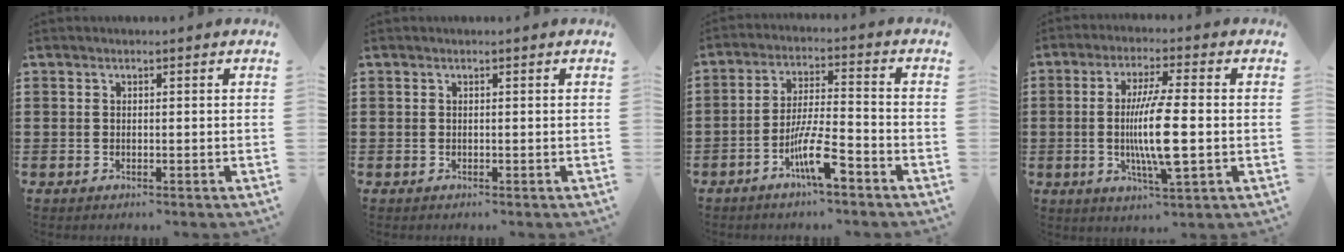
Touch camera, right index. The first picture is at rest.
{"total": 0.0}
{"total": 8.5, "force": [-4.7, 1.5, 6.9], "torque": [-0.136, -0.002, -0.086]}
{"total": 9.8, "force": [-1.1, 1.5, 9.6], "torque": [-0.183, -0.014, -0.024]}